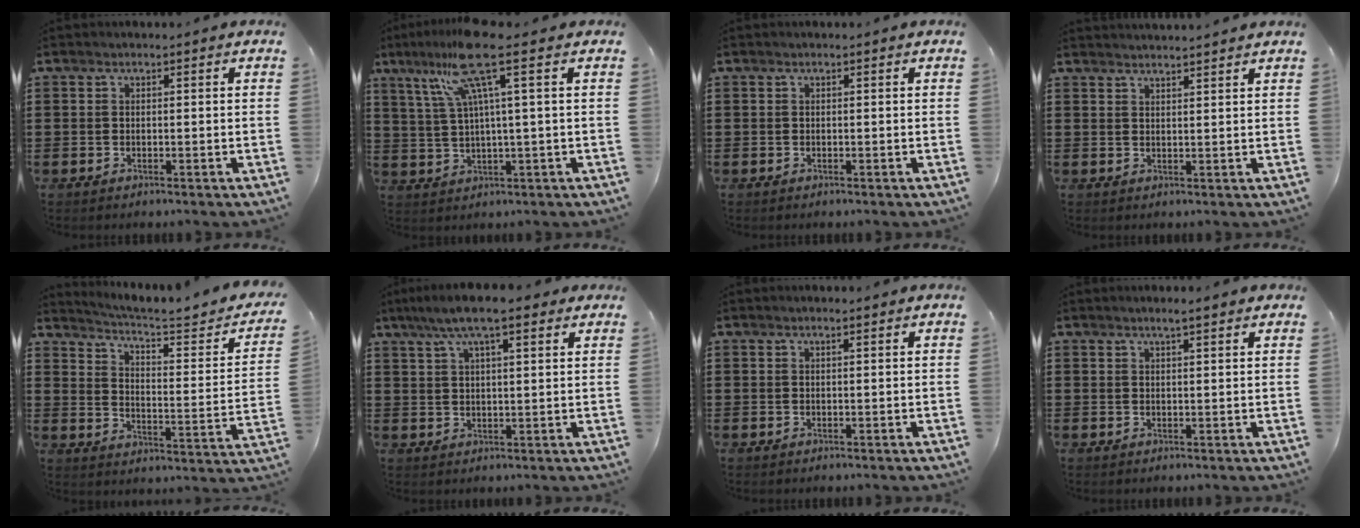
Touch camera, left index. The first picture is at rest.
{"total": 10.0, "force": [4.6, -0.2, 8.8], "torque": [-0.202, -0.013, 0.072]}
{"total": 0.0}
{"total": 1.9, "force": [1.9, -0.4, 0.1], "torque": [-0.008, -0.003, 0.037]}
{"total": 4.1, "force": [3.5, 0.1, 2.2], "torque": [-0.062, -0.029, 0.050]}
{"total": 7.3, "force": [4.9, 1.5, 5.1], "torque": [-0.110, 0.002, 0.088]}
{"total": 0.7, "force": [0.4, -0.1, 0.6], "torque": [-0.012, -0.001, 0.008]}
{"total": 1.9, "force": [1.6, 0.0, 1.1], "torque": [-0.024, 0.004, 0.028]}